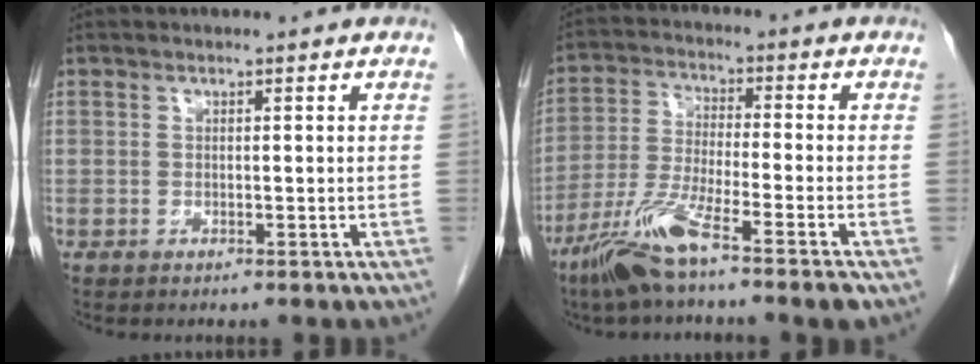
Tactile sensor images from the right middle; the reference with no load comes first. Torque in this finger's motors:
{"motor_torque": [1.09, -0.99, 0.22, 0.11]}